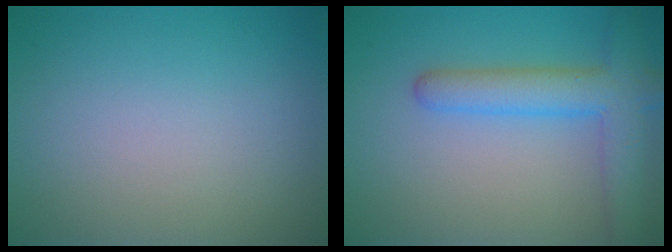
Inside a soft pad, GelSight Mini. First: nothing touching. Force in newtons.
{"total": 5.3, "press": 5.3, "slide": 0.2}